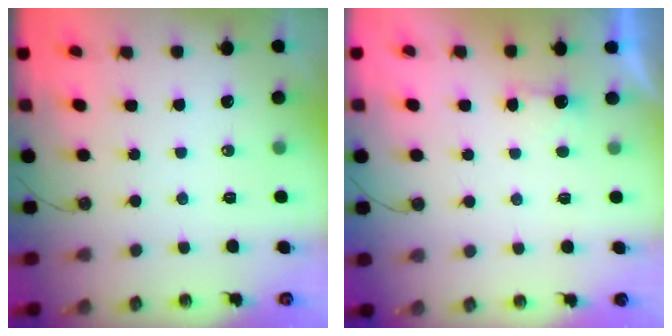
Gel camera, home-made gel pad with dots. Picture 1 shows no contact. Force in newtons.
{"total": 1.7, "press": 1.5, "slide": 0.8}